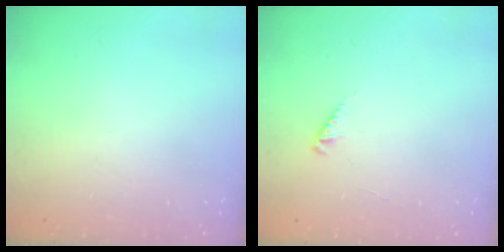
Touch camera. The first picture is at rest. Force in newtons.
{"total": 1.9, "press": 1.9, "slide": 0.3}